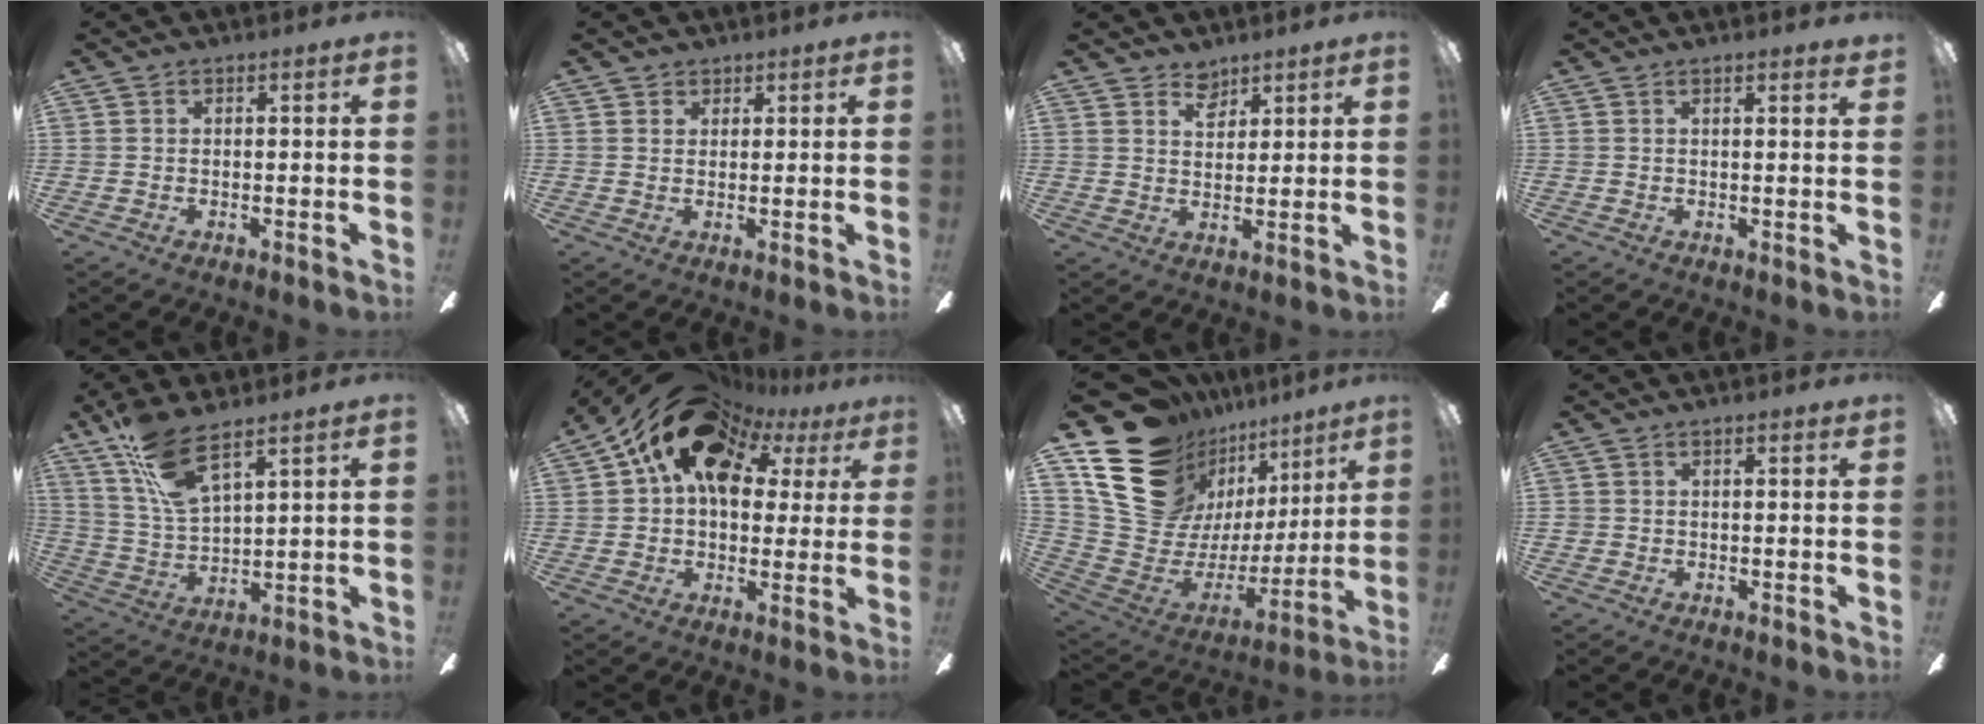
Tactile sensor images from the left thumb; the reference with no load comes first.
{"total": 2.2, "force": [1.4, 1.7, 0.0], "torque": [0.013, -0.002, 0.023]}
{"total": 4.9, "force": [3.8, 2.8, 1.1], "torque": [-0.009, -0.017, 0.069]}
{"total": 1.2, "force": [1.1, -0.2, 0.5], "torque": [-0.004, -0.004, 0.017]}
{"total": 12.2, "force": [8.7, 3.6, 7.8], "torque": [-0.177, -0.036, 0.161]}
{"total": 18.7, "force": [9.7, 11.5, 11.0], "torque": [-0.202, -0.041, 0.173]}
{"total": 23.1, "force": [14.1, 15.3, 9.9], "torque": [-0.179, -0.089, 0.286]}
{"total": 1.0, "force": [0.4, 0.9, 0.3], "torque": [-0.006, 0.003, 0.007]}